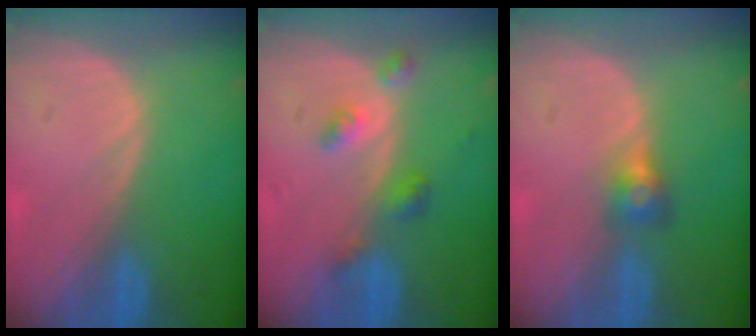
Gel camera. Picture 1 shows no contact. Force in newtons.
{"total": 4.3, "press": 4.0, "slide": 1.7}
{"total": 2.8, "press": 2.6, "slide": 1.0}